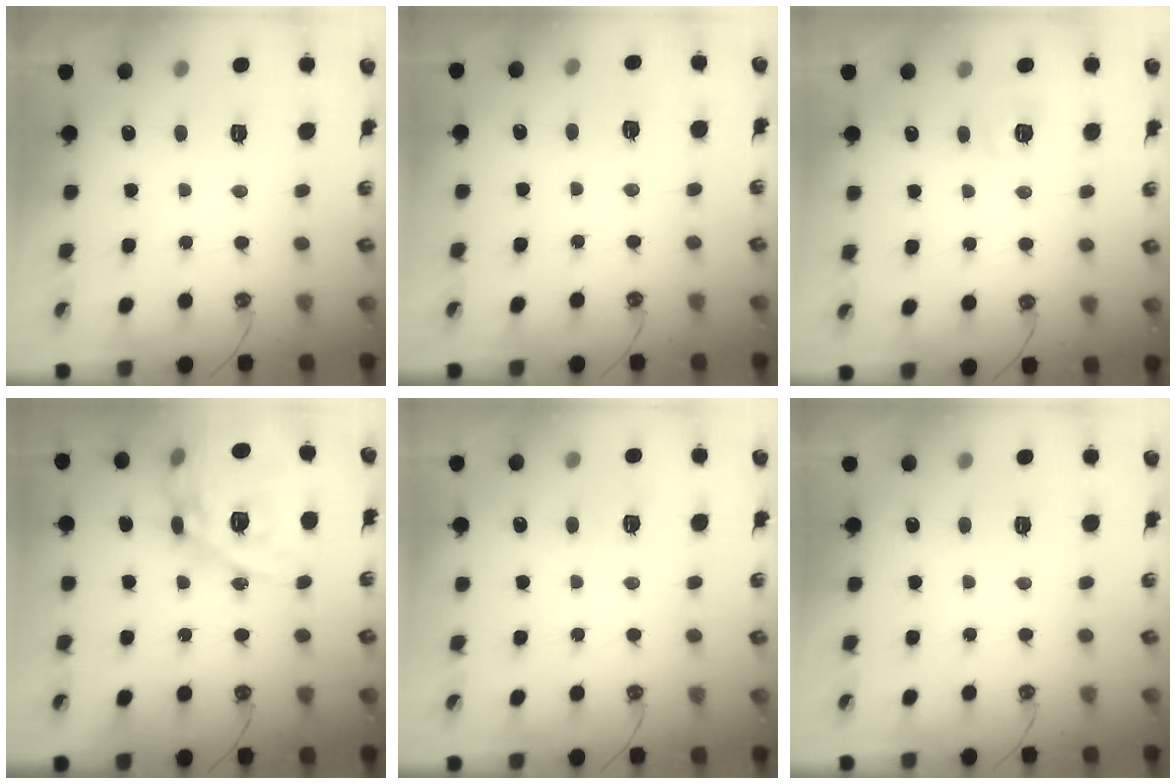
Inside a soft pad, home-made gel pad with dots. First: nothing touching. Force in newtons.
{"total": 3.2, "press": 3.2, "slide": 0.5}
{"total": 3.6, "press": 3.5, "slide": 0.3}
{"total": 22.3, "press": 22.2, "slide": 2.3}
{"total": 2.8, "press": 2.8, "slide": 0.3}
{"total": 0.0}